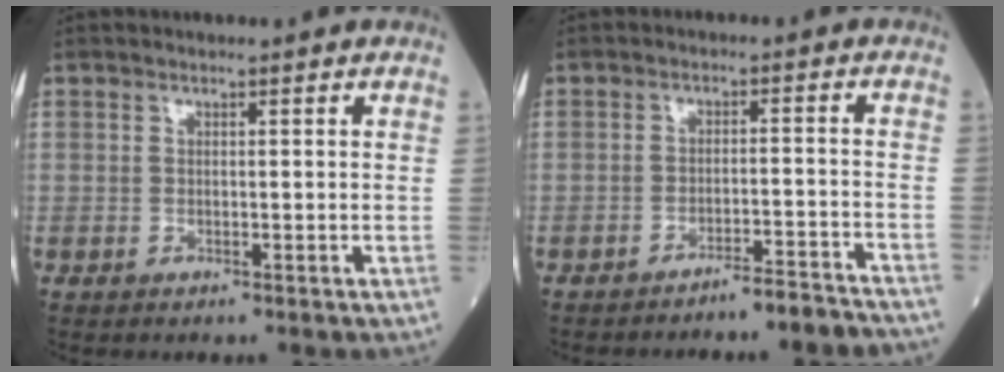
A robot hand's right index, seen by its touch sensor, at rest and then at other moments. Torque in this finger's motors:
{"motor_torque": [-0.16, -0.23, 0.17, 0.00]}